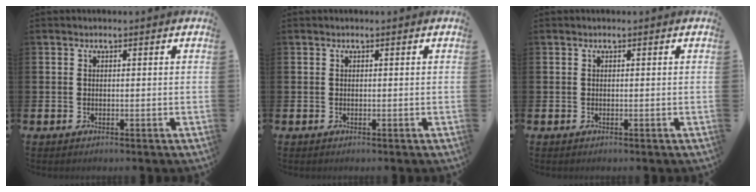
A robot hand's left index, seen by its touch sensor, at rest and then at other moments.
{"total": 0.0}
{"total": 0.0}